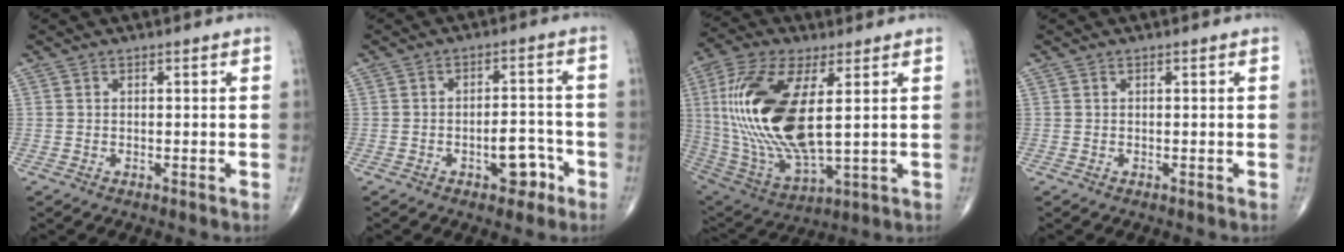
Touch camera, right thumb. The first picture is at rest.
{"total": 6.0, "force": [-2.9, 3.2, 4.1], "torque": [-0.036, 0.030, -0.040]}
{"total": 23.7, "force": [3.5, 9.9, 21.2], "torque": [-0.457, -0.024, 0.071]}
{"total": 0.0}